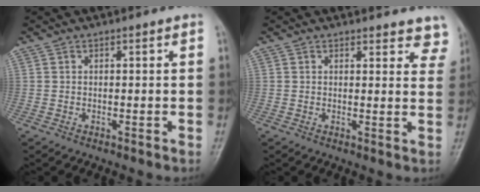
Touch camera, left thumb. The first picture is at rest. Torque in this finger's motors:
{"motor_torque": [-0.03, 0.07, -0.20, -0.14, 0.04]}